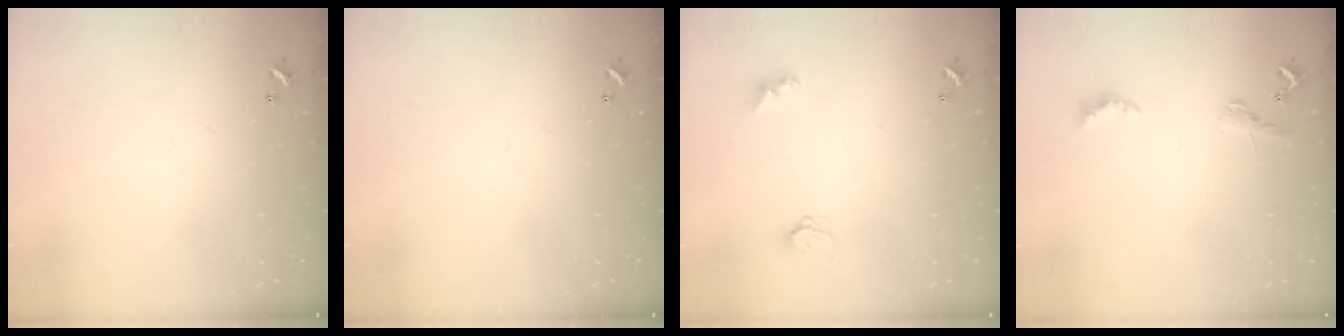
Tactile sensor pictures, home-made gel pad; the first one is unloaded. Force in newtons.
{"total": 0.0}
{"total": 4.0, "press": 4.0, "slide": 0.3}
{"total": 1.9, "press": 1.8, "slide": 0.5}